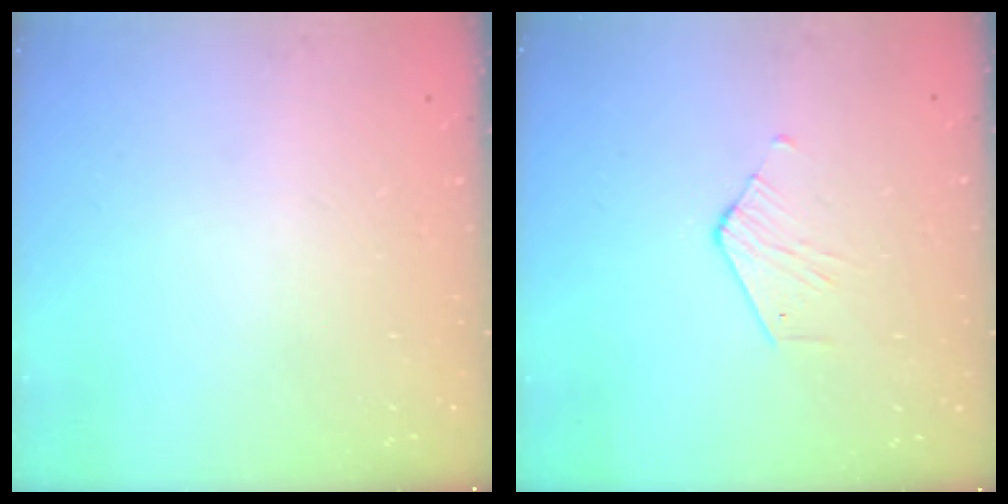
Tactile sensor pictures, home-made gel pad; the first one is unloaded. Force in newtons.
{"total": 2.7, "press": 2.7, "slide": 0.3}